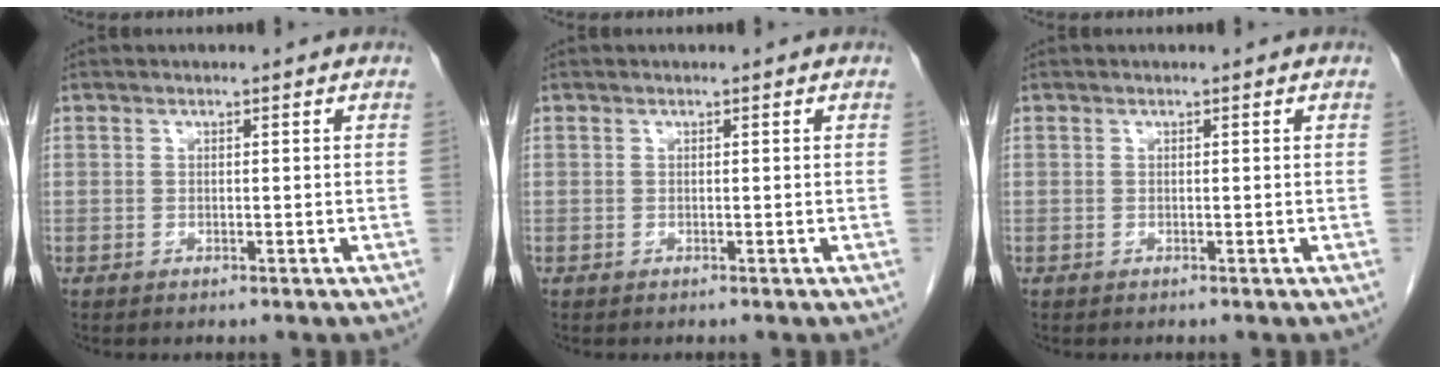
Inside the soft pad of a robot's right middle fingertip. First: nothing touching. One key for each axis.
{"total": 0.0}
{"total": 0.0}